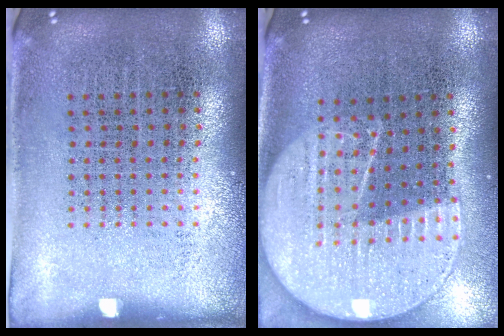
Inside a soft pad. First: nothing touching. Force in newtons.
{"total": 2.2, "press": 1.9, "slide": 1.1}